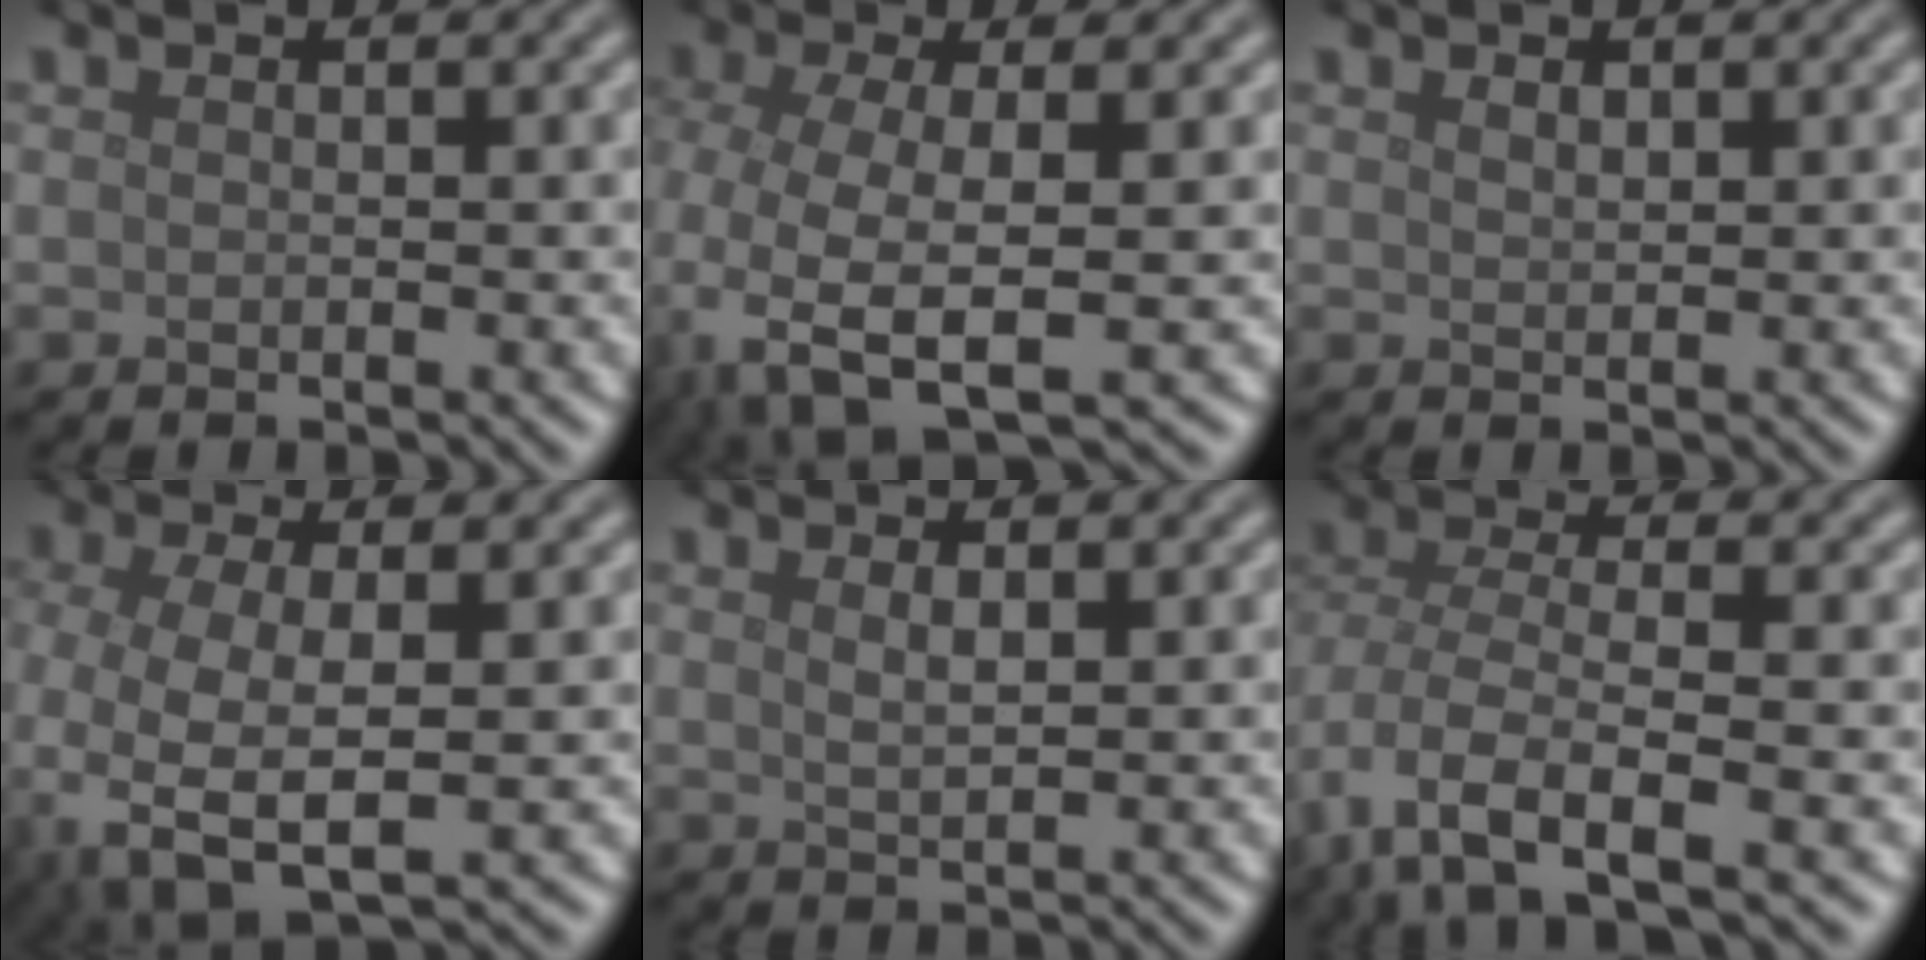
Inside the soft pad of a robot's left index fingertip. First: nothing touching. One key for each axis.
{"total": 8.4, "fx": -2.9, "fy": 3.4, "fz": 7.1, "tx": -0.164, "ty": -0.019, "tz": -0.053}
{"total": 0.9, "fx": 0.6, "fy": 0.4, "fz": 0.4, "tx": -0.010, "ty": -0.001, "tz": 0.012}
{"total": 7.5, "fx": -2.6, "fy": 3.1, "fz": 6.3, "tx": -0.153, "ty": -0.020, "tz": -0.049}
{"total": 1.4, "fx": 0.7, "fy": 0.4, "fz": 1.2, "tx": -0.019, "ty": -0.001, "tz": 0.013}
{"total": 6.8, "fx": -3.0, "fy": 2.9, "fz": 5.4, "tx": -0.116, "ty": -0.008, "tz": -0.065}